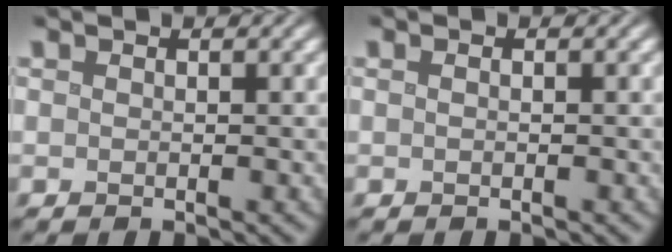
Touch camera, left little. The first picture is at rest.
{"total": 0.7, "force": [0.0, 0.2, 0.6], "torque": [-0.013, -0.004, -0.003]}